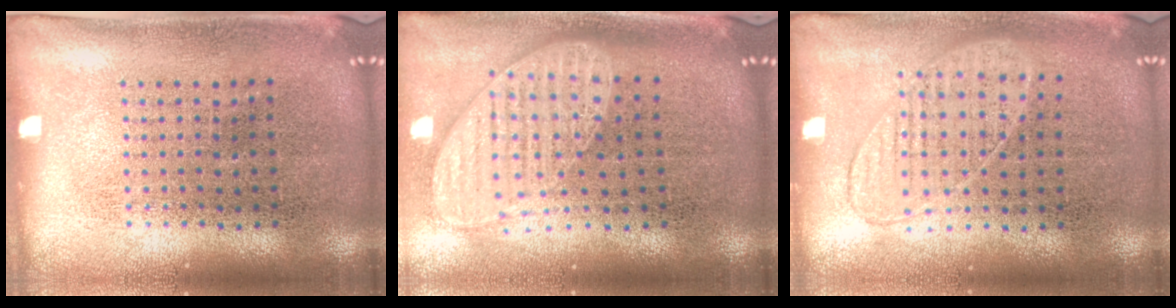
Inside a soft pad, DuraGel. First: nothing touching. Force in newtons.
{"total": 1.7, "press": 1.3, "slide": 1.0}
{"total": 1.0, "press": 0.9, "slide": 0.4}